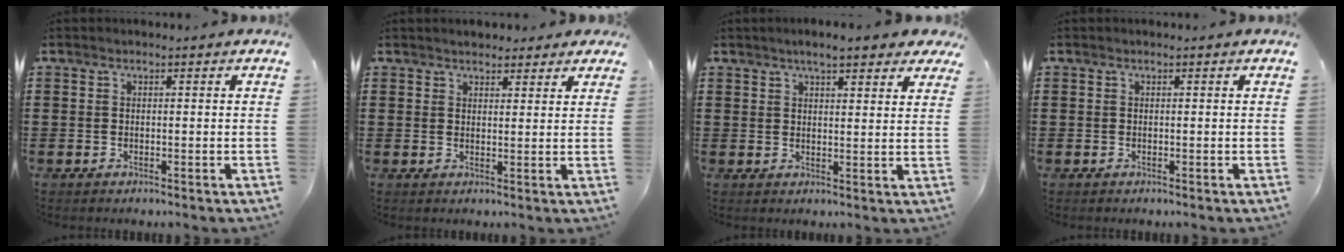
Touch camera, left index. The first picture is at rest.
{"total": 2.4, "force": [2.2, 0.8, 0.3], "torque": [-0.003, 0.001, 0.040]}
{"total": 4.7, "force": [3.9, 0.8, 2.6], "torque": [-0.053, -0.001, 0.067]}
{"total": 0.0}